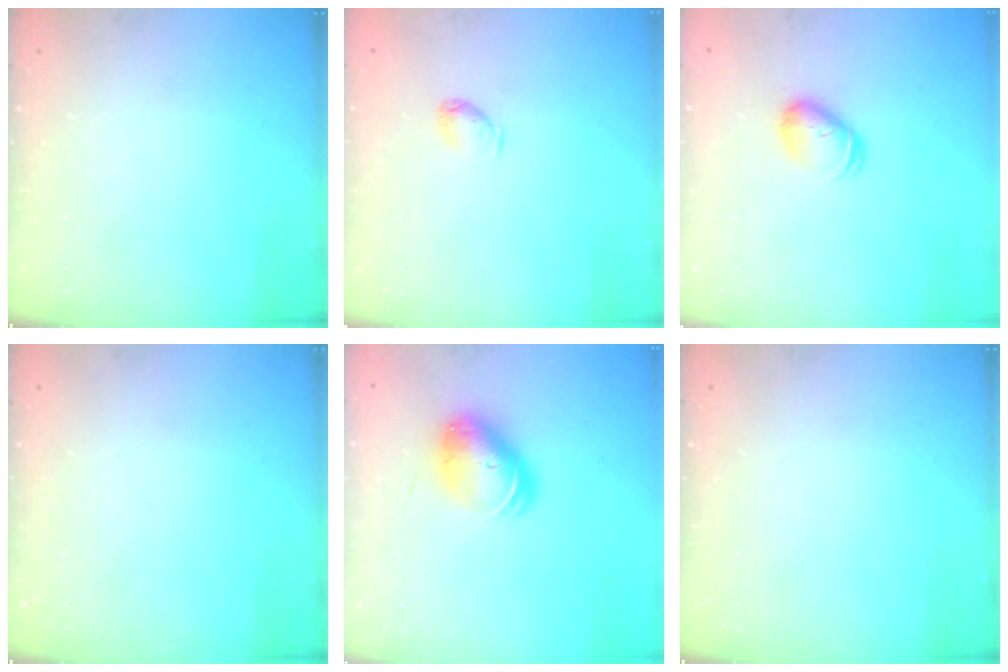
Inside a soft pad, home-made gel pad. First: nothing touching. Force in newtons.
{"total": 4.1, "press": 4.0, "slide": 0.7}
{"total": 6.9, "press": 6.9, "slide": 0.6}
{"total": 0.0}
{"total": 9.0, "press": 8.9, "slide": 1.5}
{"total": 0.0}